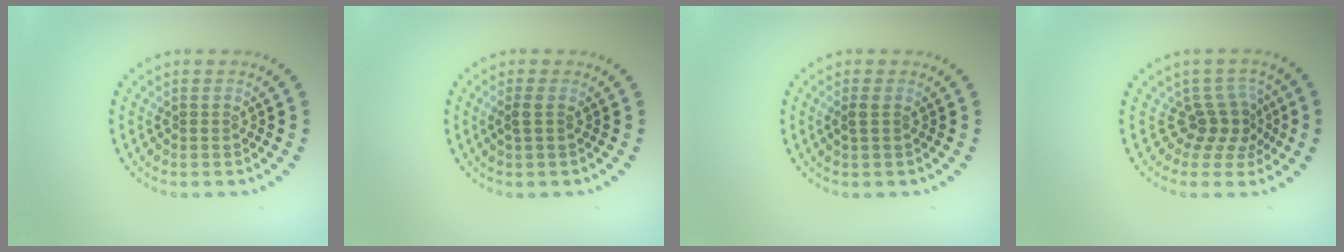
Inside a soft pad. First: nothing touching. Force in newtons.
{"total": 1.0, "press": 0.9, "slide": 0.4}
{"total": 0.8, "press": 0.8, "slide": 0.2}
{"total": 2.9, "press": 2.0, "slide": 2.2}